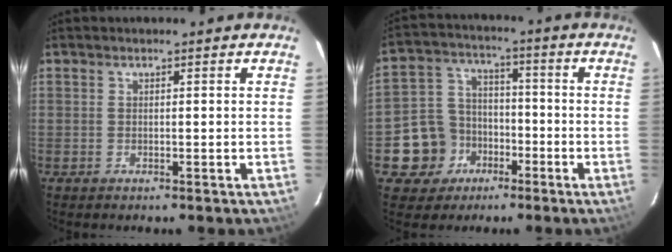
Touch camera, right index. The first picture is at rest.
{"total": 10.6, "force": [-4.8, 9.2, 2.3], "torque": [-0.078, 0.036, -0.073]}